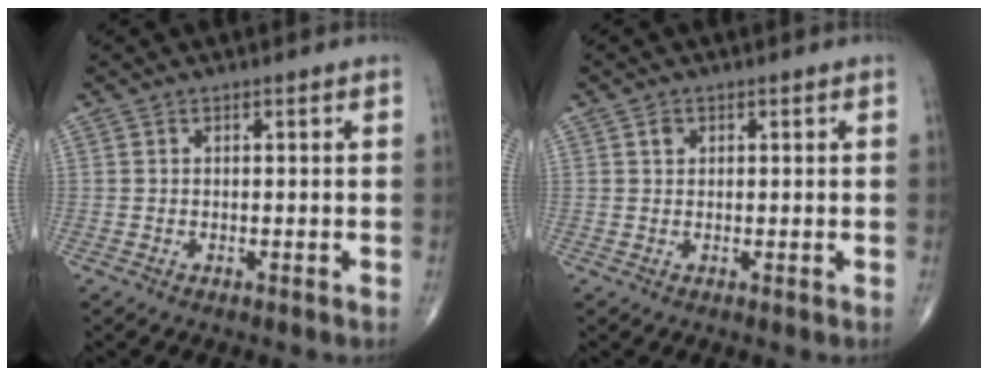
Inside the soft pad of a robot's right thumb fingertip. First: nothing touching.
{"total": 1.3, "force": [0.5, 1.0, 0.6], "torque": [-0.004, -0.001, 0.007]}